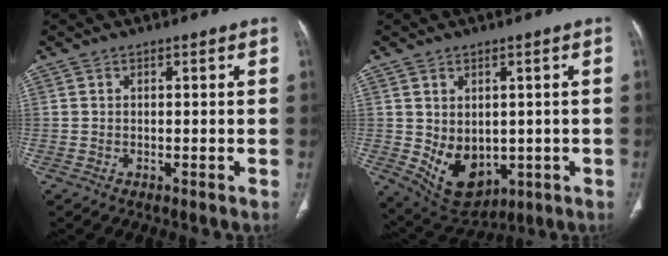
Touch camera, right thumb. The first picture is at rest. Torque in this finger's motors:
{"motor_torque": [-0.40, 0.87, 0.64, 0.31, 0.26]}